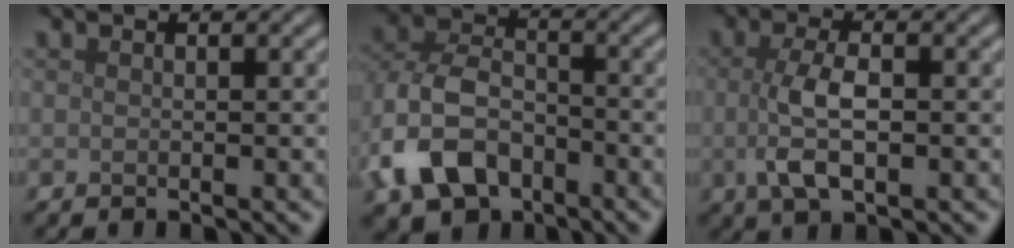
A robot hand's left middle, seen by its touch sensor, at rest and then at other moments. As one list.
[{"total": 8.0, "force": [-3.5, 5.6, 4.6], "torque": [-0.103, -0.004, -0.073]}, {"total": 4.2, "force": [-0.4, 1.7, 3.8], "torque": [-0.084, -0.003, -0.008]}]